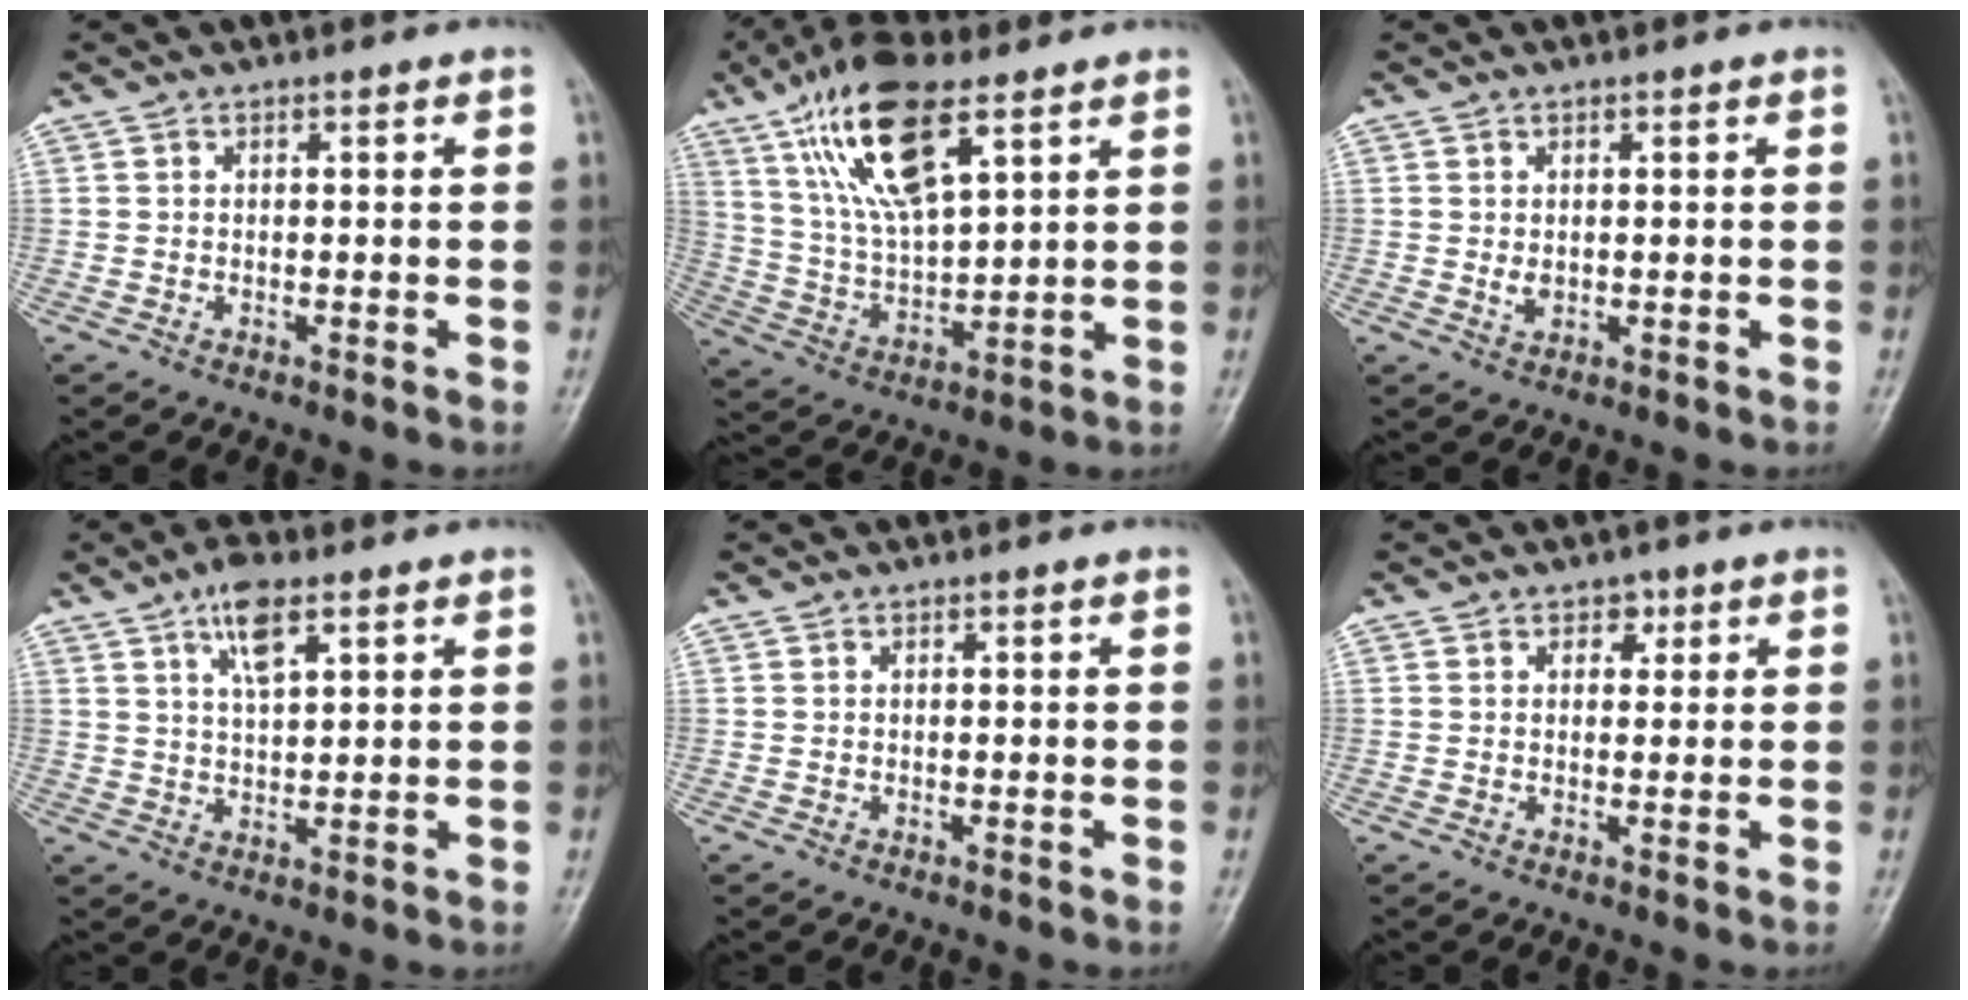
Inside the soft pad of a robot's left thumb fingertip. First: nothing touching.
{"total": 17.1, "force": [9.1, 6.3, 13.1], "torque": [-0.233, -0.026, 0.175]}
{"total": 2.0, "force": [0.2, 1.3, 1.4], "torque": [-0.023, -0.005, 0.008]}
{"total": 6.5, "force": [3.5, 2.4, 5.0], "torque": [-0.084, -0.011, 0.062]}
{"total": 0.0}
{"total": 2.4, "force": [1.2, 1.8, 1.0], "torque": [0.004, -0.002, 0.012]}